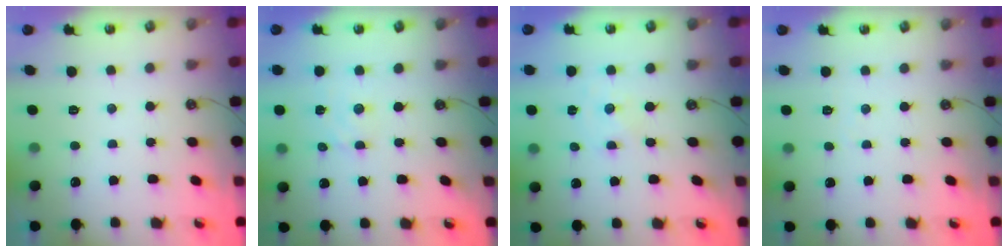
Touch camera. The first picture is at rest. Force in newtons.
{"total": 2.5, "press": 2.5, "slide": 0.4}
{"total": 0.0}
{"total": 2.9, "press": 2.9, "slide": 0.4}